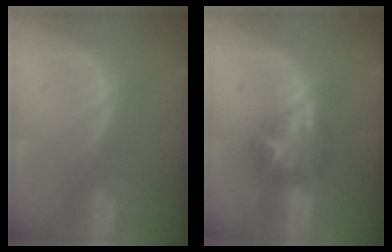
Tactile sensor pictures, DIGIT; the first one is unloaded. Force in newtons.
{"total": 6.3, "press": 6.1, "slide": 1.8}